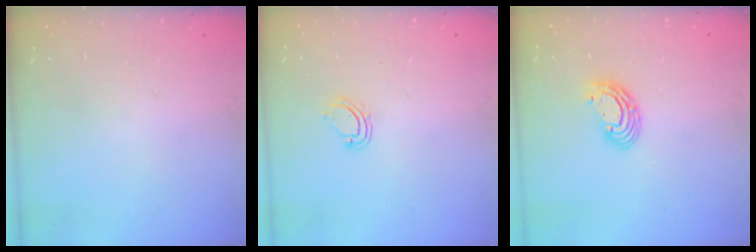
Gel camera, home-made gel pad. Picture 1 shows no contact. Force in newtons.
{"total": 5.2, "press": 5.2, "slide": 0.4}
{"total": 7.8, "press": 7.7, "slide": 1.2}